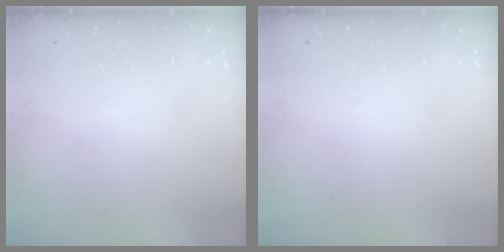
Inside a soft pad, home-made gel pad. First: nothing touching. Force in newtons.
{"total": 0.0}